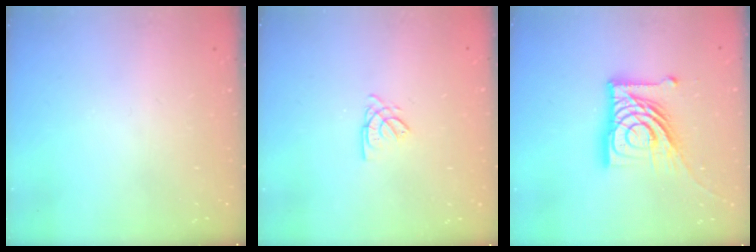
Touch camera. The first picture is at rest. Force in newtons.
{"total": 2.6, "press": 2.6, "slide": 0.1}
{"total": 20.5, "press": 20.4, "slide": 2.4}